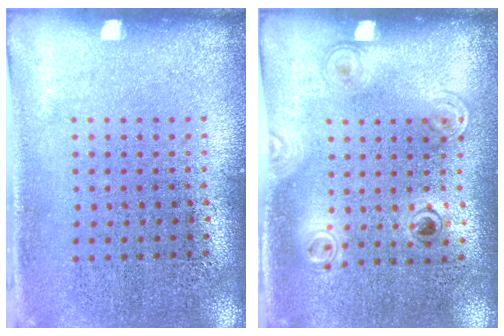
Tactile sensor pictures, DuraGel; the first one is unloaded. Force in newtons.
{"total": 1.1, "press": 0.9, "slide": 0.6}